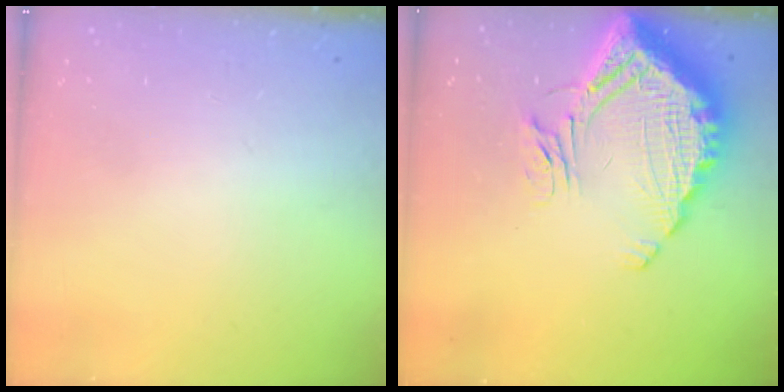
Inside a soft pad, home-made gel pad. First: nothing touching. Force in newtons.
{"total": 17.5, "press": 17.4, "slide": 1.5}